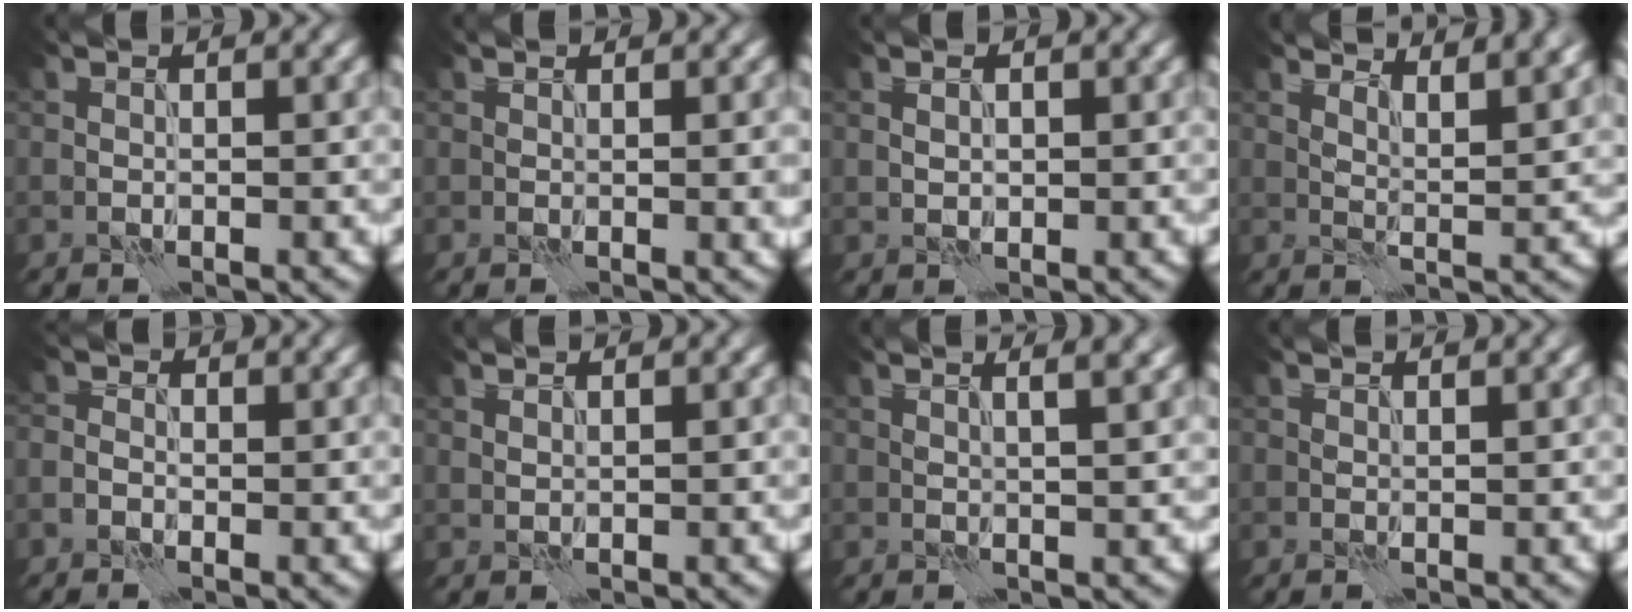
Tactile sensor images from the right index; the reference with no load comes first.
{"total": 1.5, "force": [0.5, 0.5, 1.3], "torque": [-0.008, -0.001, 0.008]}
{"total": 0.6, "force": [0.1, 0.4, 0.4], "torque": [-0.012, -0.001, 0.006]}
{"total": 6.7, "force": [5.4, 1.9, 3.4], "torque": [-0.035, 0.005, 0.066]}
{"total": 1.6, "force": [-0.8, 1.3, 0.6], "torque": [0.000, 0.001, -0.015]}
{"total": 0.9, "force": [0.8, 0.3, 0.4], "torque": [-0.005, -0.003, 0.011]}
{"total": 3.9, "force": [2.3, 1.3, 2.9], "torque": [-0.023, 0.019, 0.012]}
{"total": 0.9, "force": [0.7, 0.3, 0.5], "torque": [-0.005, -0.001, 0.008]}